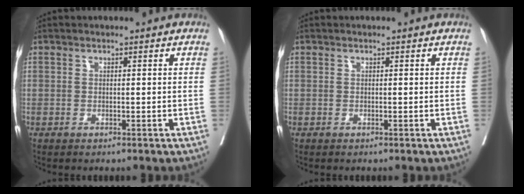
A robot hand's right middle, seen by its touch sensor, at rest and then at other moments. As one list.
[{"total": 0.0}]